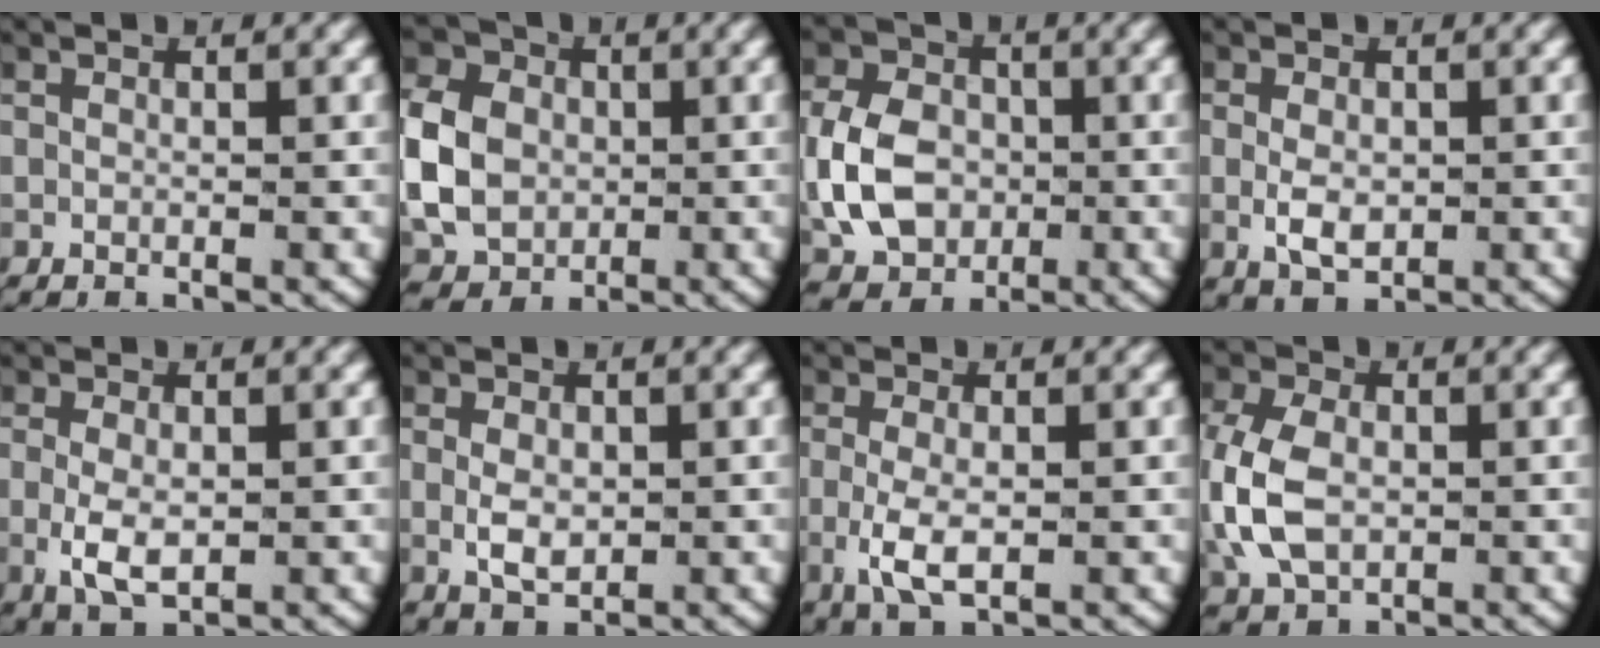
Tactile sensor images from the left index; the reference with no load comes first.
{"total": 8.0, "force": [-0.3, 6.9, 4.1], "torque": [-0.093, -0.019, 0.001]}
{"total": 6.9, "force": [-0.9, 5.7, 3.9], "torque": [-0.084, -0.018, -0.011]}
{"total": 3.5, "force": [-0.7, 2.4, 2.5], "torque": [-0.056, -0.018, 0.001]}
{"total": 3.9, "force": [-0.8, 2.3, 3.1], "torque": [-0.073, -0.017, -0.003]}
{"total": 3.2, "force": [-0.4, 2.2, 2.3], "torque": [-0.053, -0.016, 0.004]}
{"total": 3.6, "force": [-0.8, 1.6, 3.1], "torque": [-0.073, -0.011, -0.008]}
{"total": 5.5, "force": [-0.1, 4.1, 3.7], "torque": [-0.110, -0.015, 0.011]}